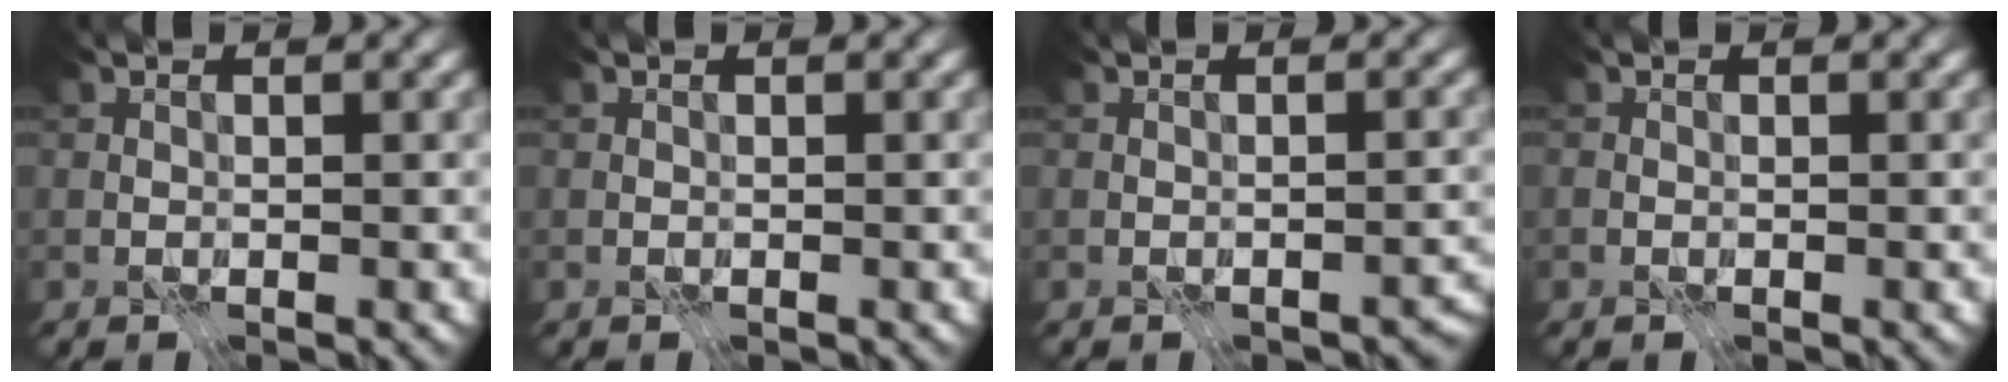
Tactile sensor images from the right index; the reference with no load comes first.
{"total": 0.0}
{"total": 1.7, "force": [-1.1, 0.9, 0.9], "torque": [-0.007, -0.007, -0.011]}
{"total": 0.0}